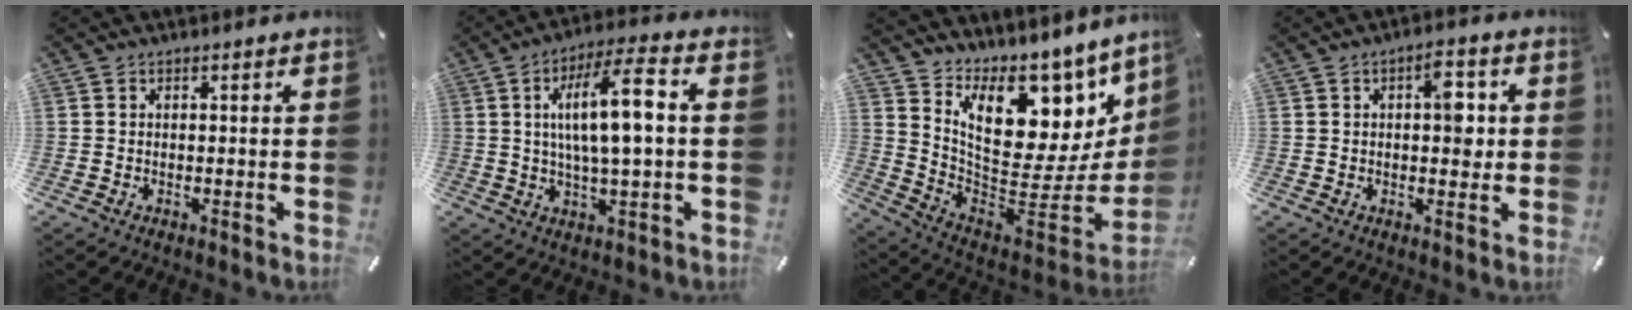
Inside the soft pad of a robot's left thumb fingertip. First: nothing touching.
{"total": 13.1, "force": [1.9, 3.4, 12.5], "torque": [-0.215, 0.006, 0.027]}
{"total": 14.6, "force": [8.9, 8.7, 7.7], "torque": [-0.104, -0.111, 0.158]}
{"total": 6.7, "force": [1.0, 3.4, 5.6], "torque": [-0.059, -0.005, 0.006]}